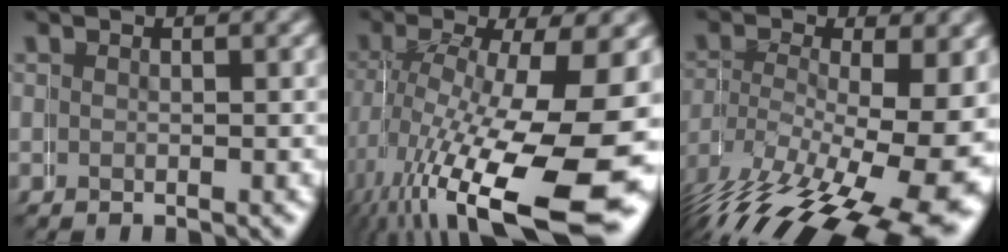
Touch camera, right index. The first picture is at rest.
{"total": 11.3, "force": [-3.4, 4.8, 9.6], "torque": [-0.158, -0.037, -0.022]}
{"total": 9.9, "force": [-3.6, 4.8, 7.9], "torque": [-0.135, -0.035, -0.028]}